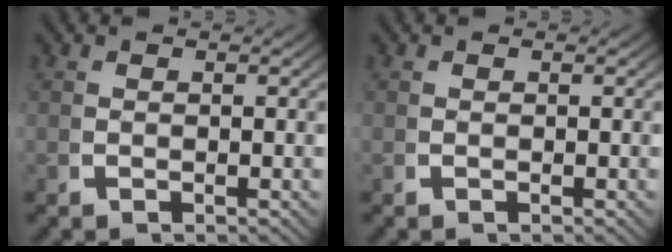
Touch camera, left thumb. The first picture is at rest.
{"total": 0.0}